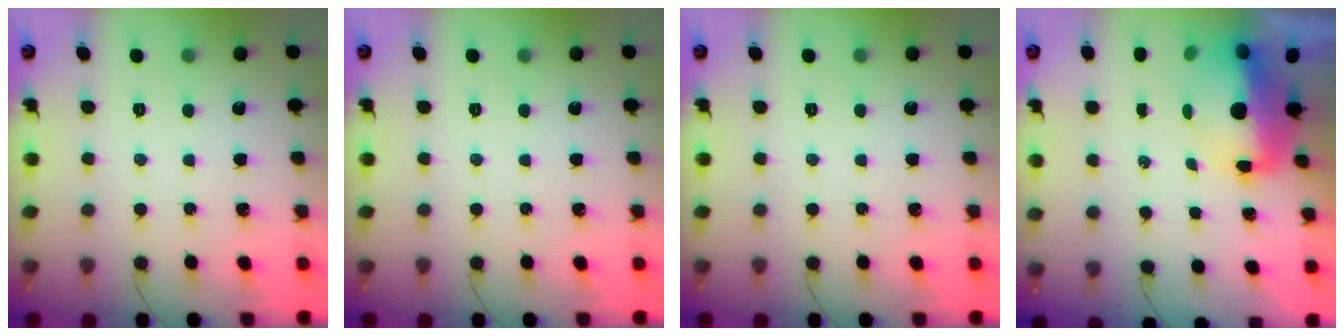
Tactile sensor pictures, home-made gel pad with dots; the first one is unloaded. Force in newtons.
{"total": 0.0}
{"total": 0.0}
{"total": 14.6, "press": 9.4, "slide": 11.1}